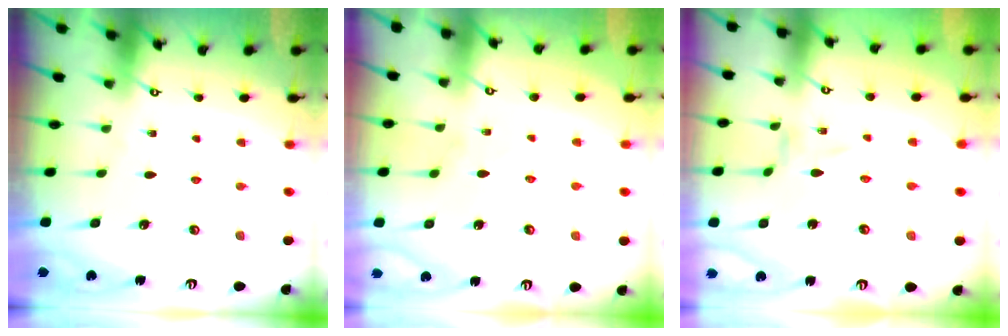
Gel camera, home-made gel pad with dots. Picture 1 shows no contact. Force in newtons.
{"total": 1.4, "press": 1.4, "slide": 0.3}
{"total": 0.0}